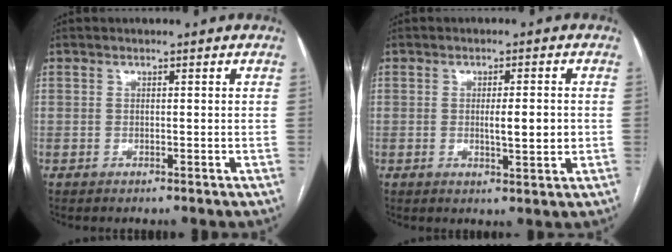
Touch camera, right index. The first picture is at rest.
{"total": 4.4, "force": [-0.3, 0.7, 4.3], "torque": [-0.072, -0.005, -0.002]}